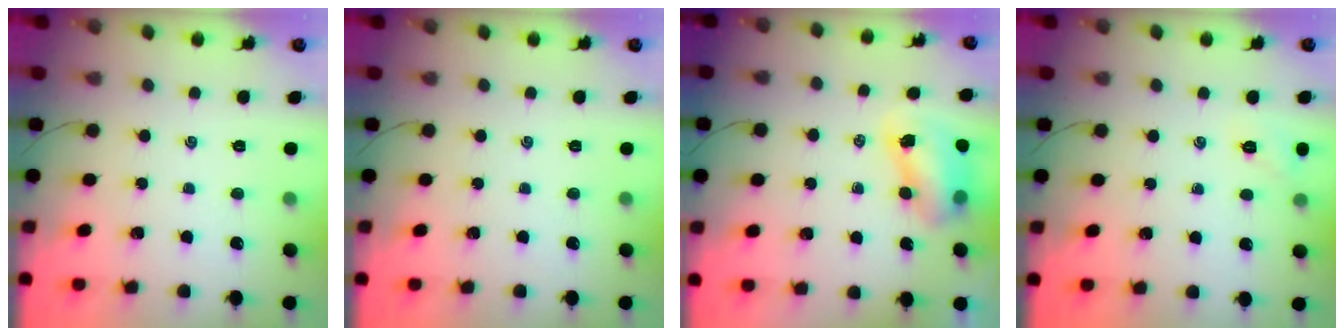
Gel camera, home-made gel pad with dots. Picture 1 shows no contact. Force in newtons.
{"total": 0.0}
{"total": 8.6, "press": 8.5, "slide": 1.7}
{"total": 5.7, "press": 5.5, "slide": 1.6}